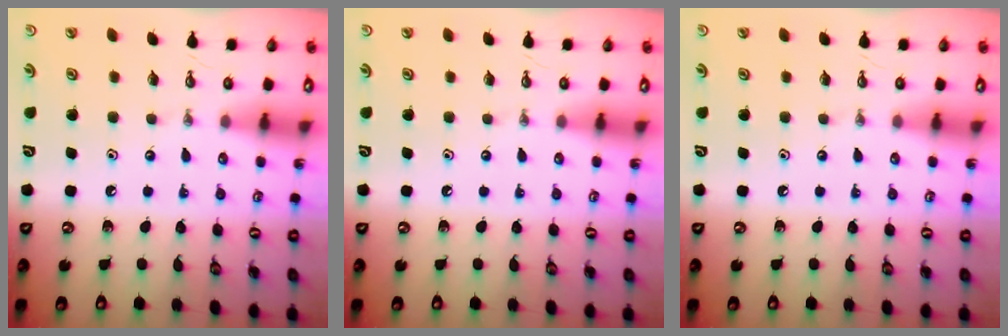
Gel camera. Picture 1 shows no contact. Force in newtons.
{"total": 0.0}
{"total": 0.0}